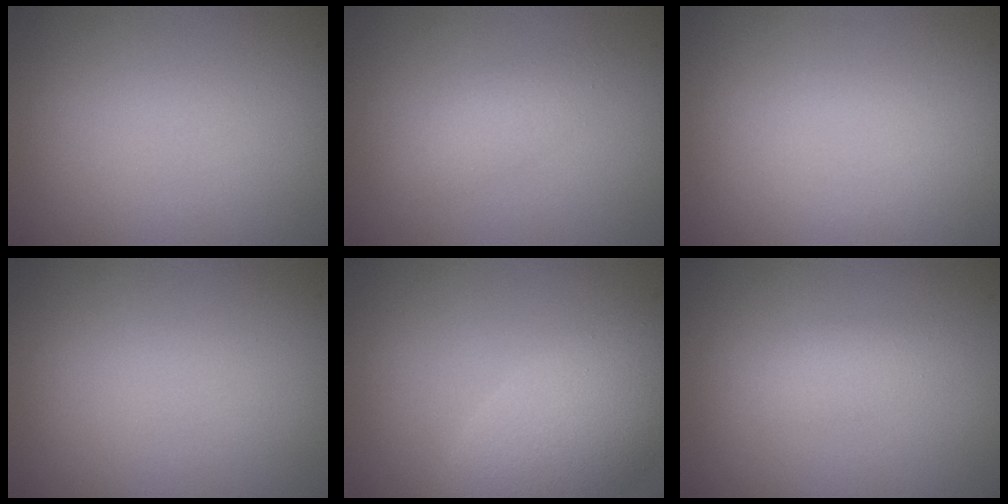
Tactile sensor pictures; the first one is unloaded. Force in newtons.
{"total": 1.7, "press": 1.7, "slide": 0.1}
{"total": 0.0}
{"total": 0.0}
{"total": 6.9, "press": 6.9, "slide": 0.9}
{"total": 1.6, "press": 1.6, "slide": 0.0}